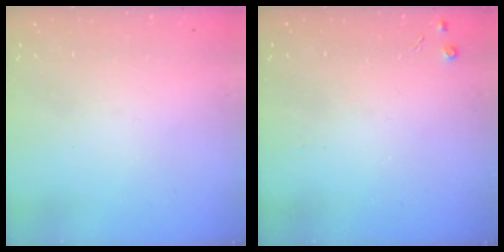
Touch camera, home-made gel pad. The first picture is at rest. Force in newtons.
{"total": 4.7, "press": 4.7, "slide": 0.8}